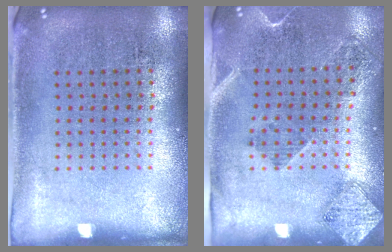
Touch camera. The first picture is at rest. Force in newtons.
{"total": 1.8, "press": 1.5, "slide": 1.1}